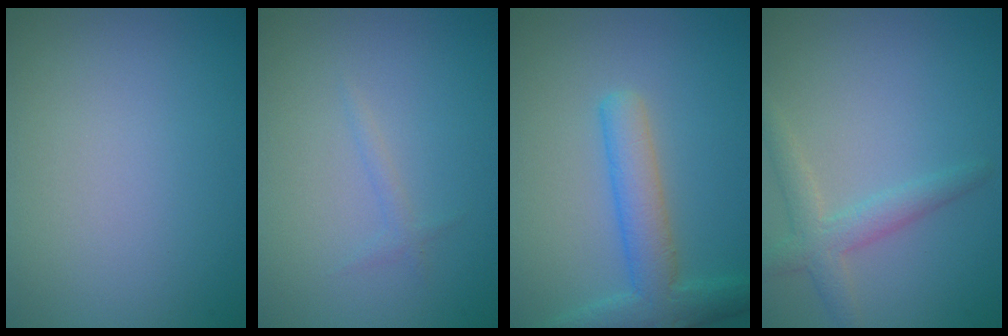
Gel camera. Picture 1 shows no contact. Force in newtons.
{"total": 0.7, "press": 0.7, "slide": 0.1}
{"total": 4.6, "press": 4.6, "slide": 0.2}
{"total": 2.6, "press": 2.6, "slide": 0.1}